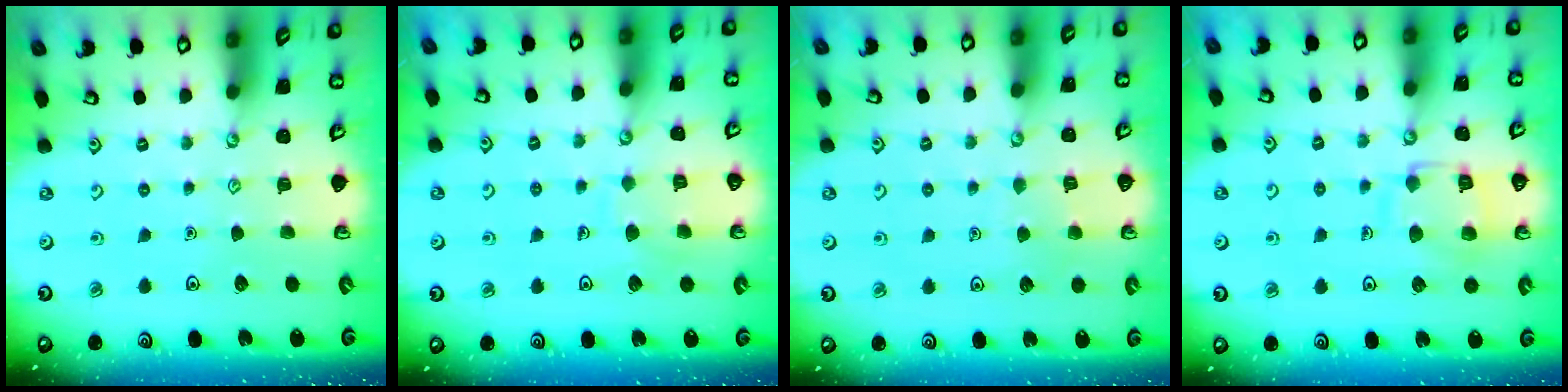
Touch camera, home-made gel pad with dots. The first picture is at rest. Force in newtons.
{"total": 6.9, "press": 6.9, "slide": 0.7}
{"total": 4.0, "press": 4.0, "slide": 0.4}
{"total": 11.2, "press": 11.2, "slide": 1.0}